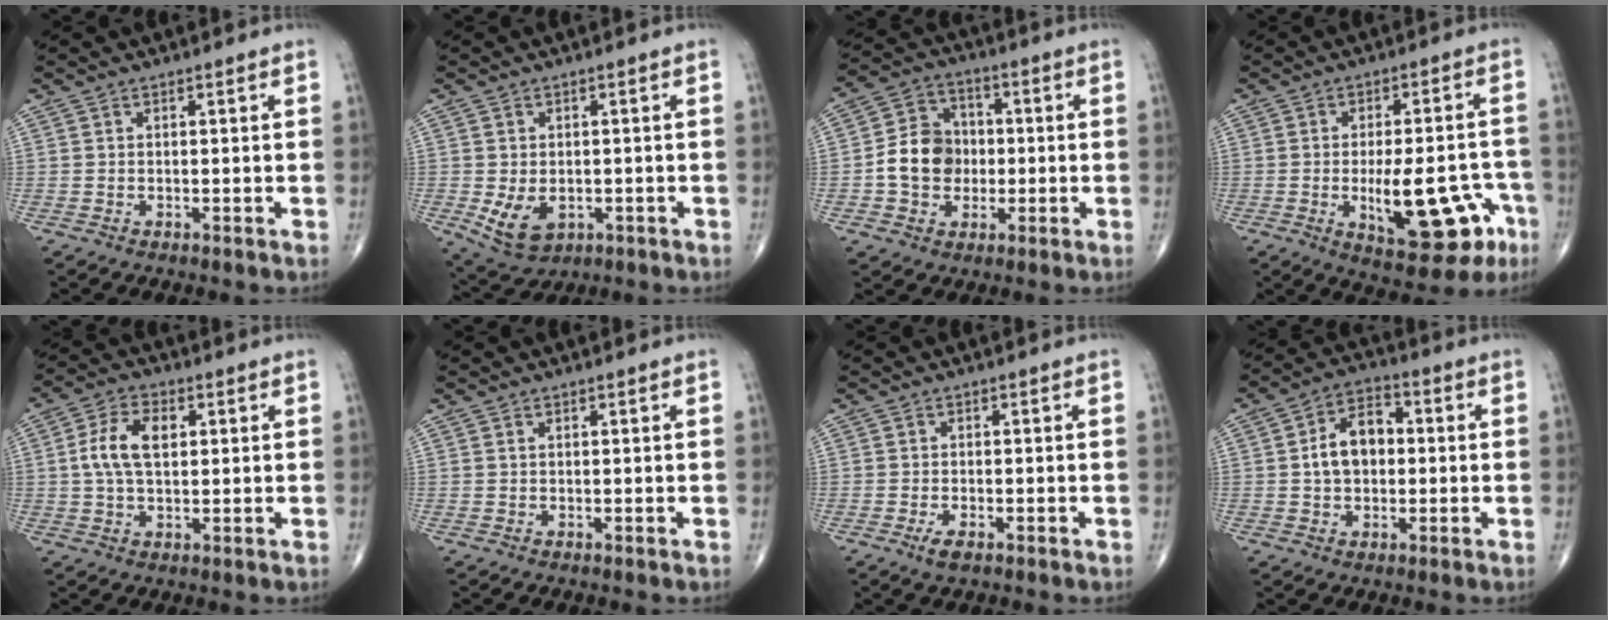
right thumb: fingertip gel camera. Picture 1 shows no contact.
{"total": 6.9, "force": [-1.5, 4.8, 4.8], "torque": [-0.076, -0.005, -0.009]}
{"total": 10.5, "force": [-1.1, 8.8, 5.7], "torque": [-0.073, 0.026, -0.027]}
{"total": 16.6, "force": [-5.5, 6.7, 14.1], "torque": [-0.175, 0.023, -0.062]}
{"total": 8.2, "force": [1.4, 4.6, 6.6], "torque": [-0.128, 0.011, 0.024]}
{"total": 0.0}
{"total": 2.4, "force": [-1.3, 0.9, 1.8], "torque": [-0.037, -0.001, -0.024]}
{"total": 9.1, "force": [0.3, 6.2, 6.7], "torque": [-0.097, 0.023, -0.002]}